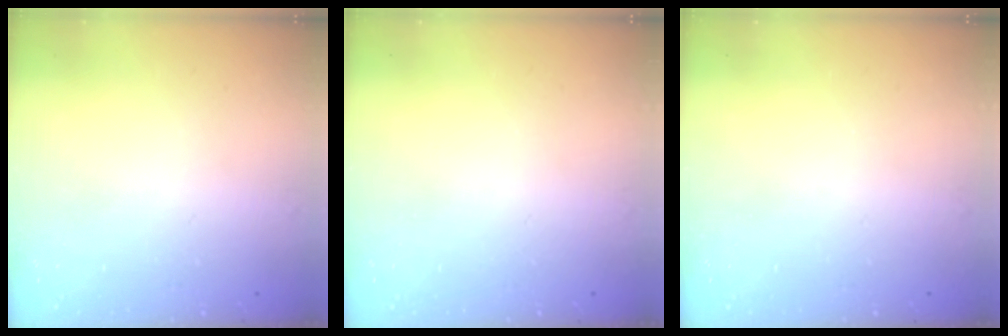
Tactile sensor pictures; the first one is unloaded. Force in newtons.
{"total": 0.0}
{"total": 0.0}